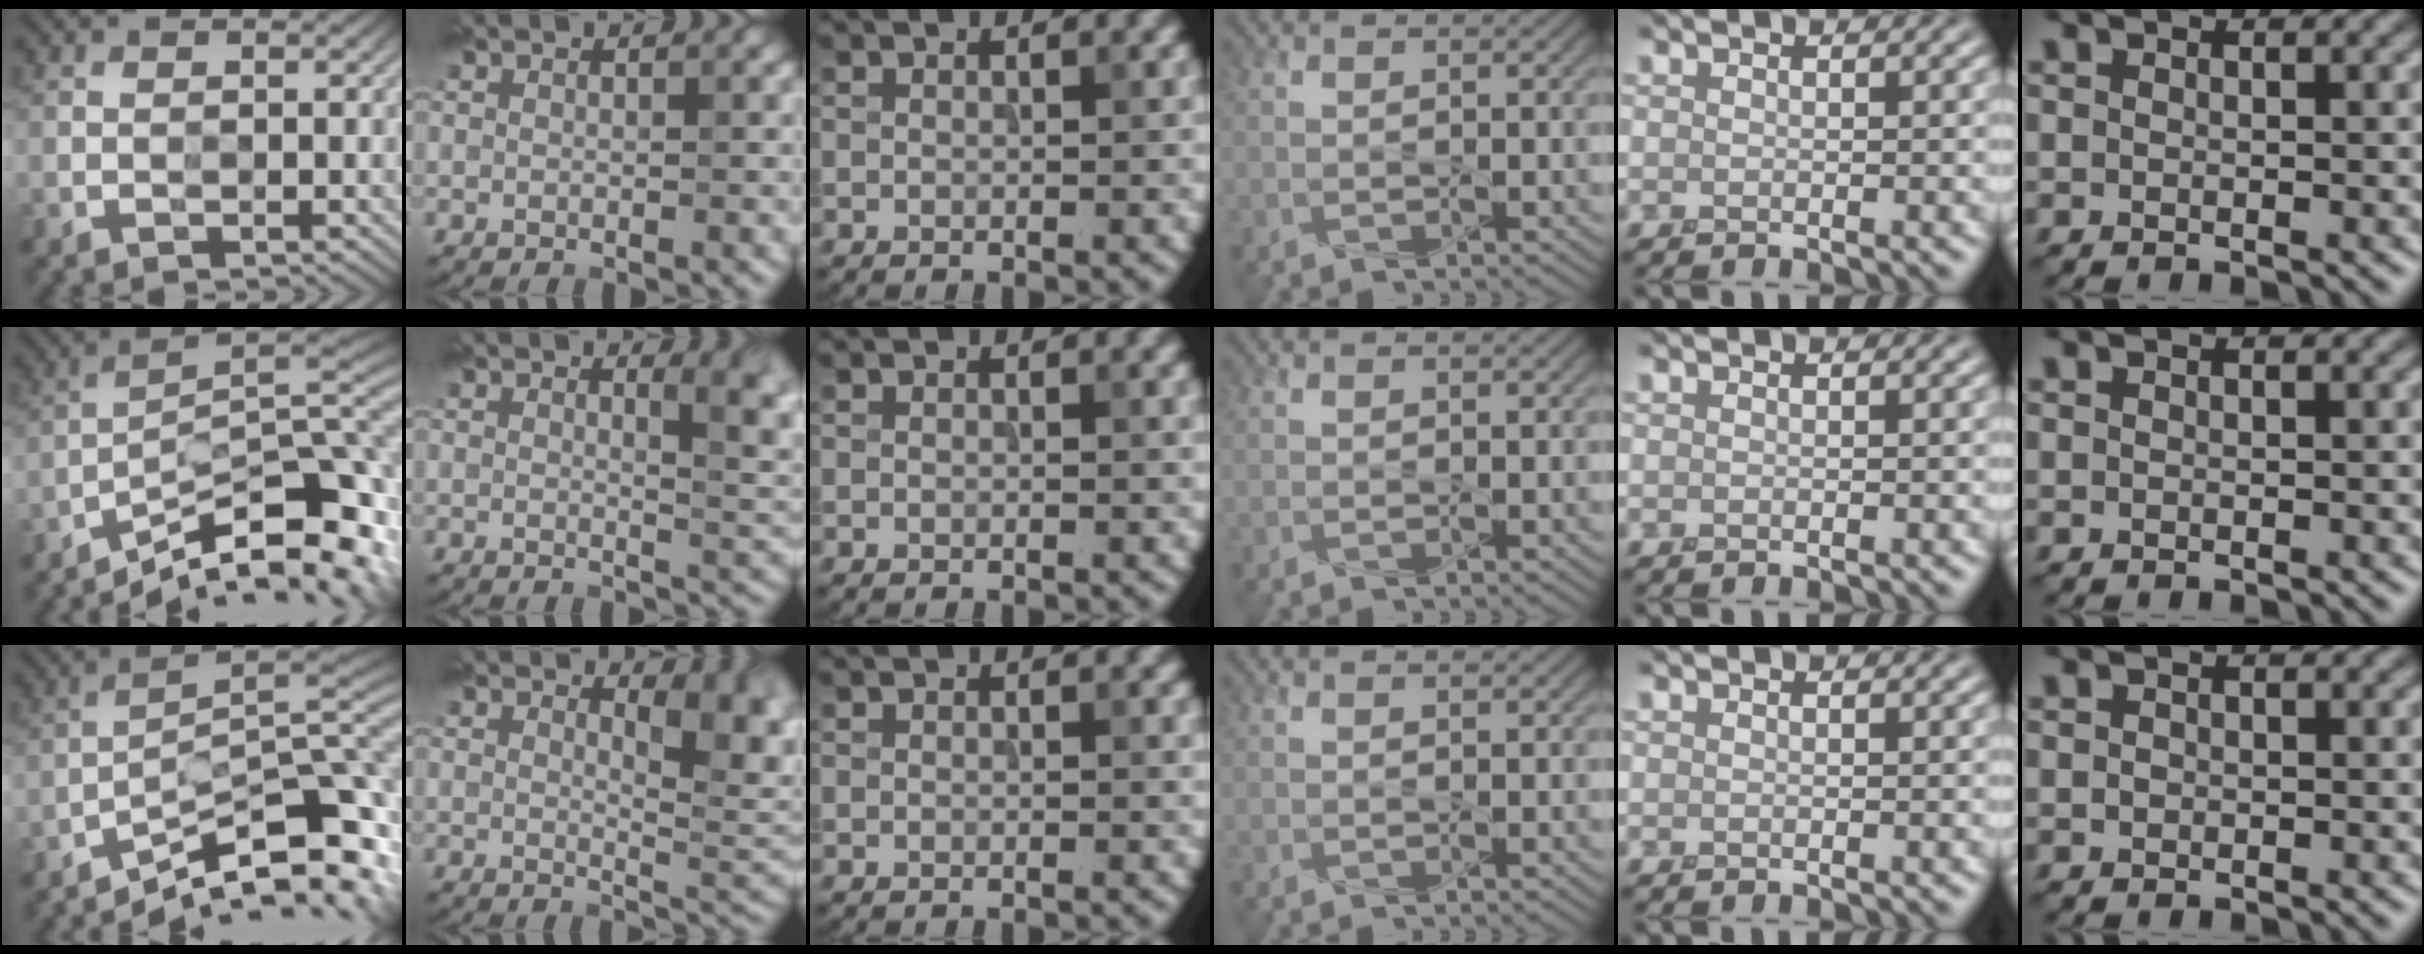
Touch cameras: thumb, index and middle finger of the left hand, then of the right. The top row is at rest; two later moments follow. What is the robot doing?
{"motion": "press", "object": "syringe"}